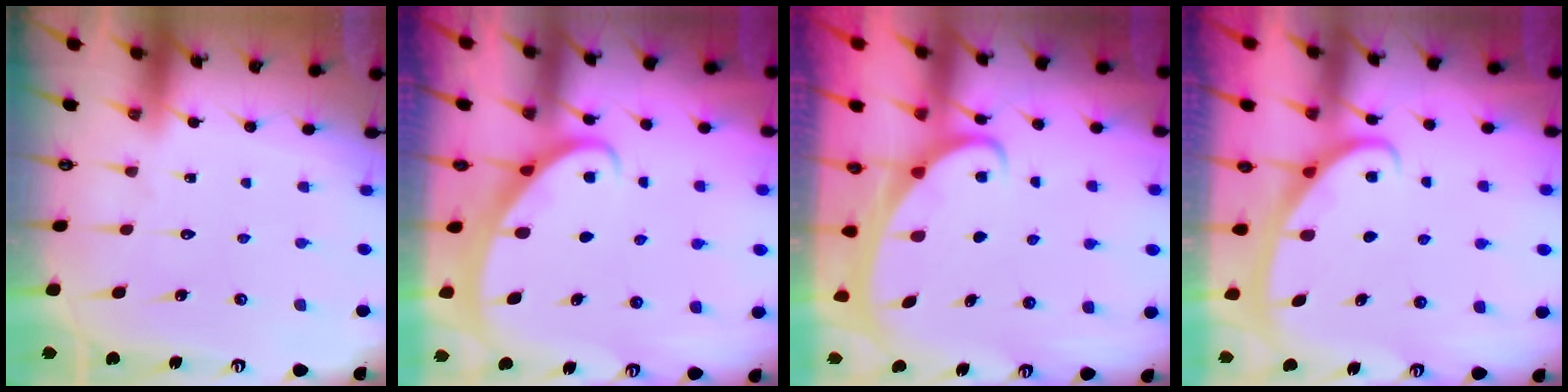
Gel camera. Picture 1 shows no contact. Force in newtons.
{"total": 2.3, "press": 2.3, "slide": 0.2}
{"total": 2.2, "press": 2.2, "slide": 0.3}
{"total": 2.8, "press": 2.8, "slide": 0.4}